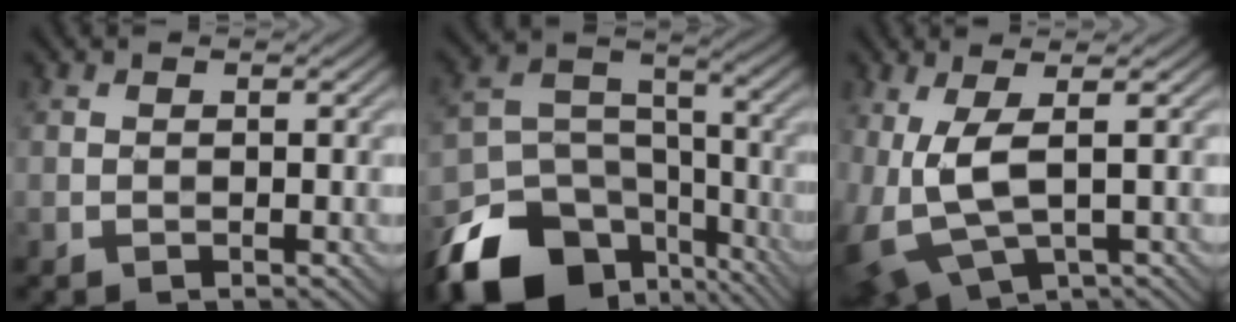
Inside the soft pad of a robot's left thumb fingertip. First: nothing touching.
{"total": 16.9, "force": [-10.8, 10.5, 7.7], "torque": [-0.192, -0.051, -0.174]}
{"total": 8.4, "force": [0.1, 3.6, 7.5], "torque": [-0.191, -0.013, 0.007]}